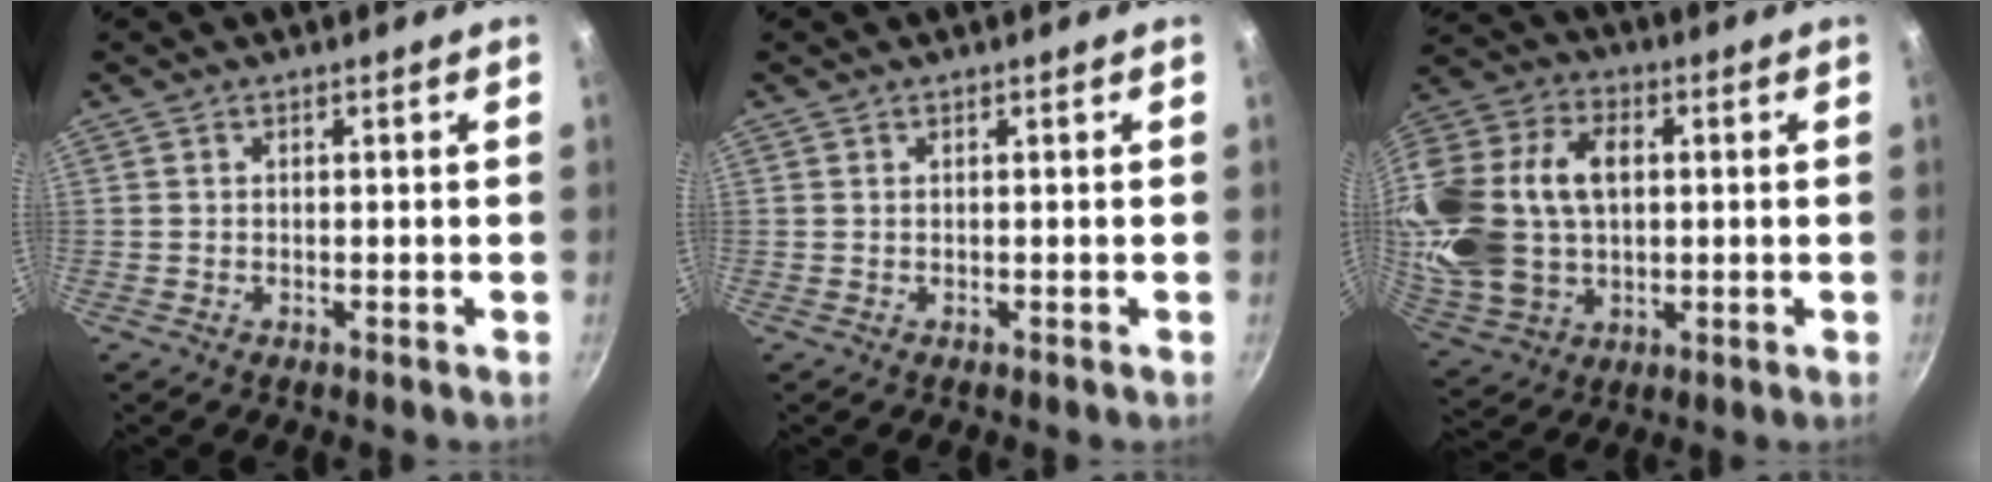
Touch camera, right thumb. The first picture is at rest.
{"total": 0.0}
{"total": 24.2, "force": [2.5, 16.8, 17.2], "torque": [-0.350, 0.022, 0.052]}